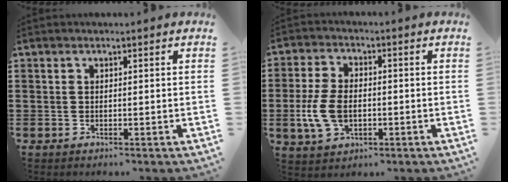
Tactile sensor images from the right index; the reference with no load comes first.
{"total": 6.8, "force": [-1.2, 4.2, 5.3], "torque": [-0.128, -0.002, -0.027]}